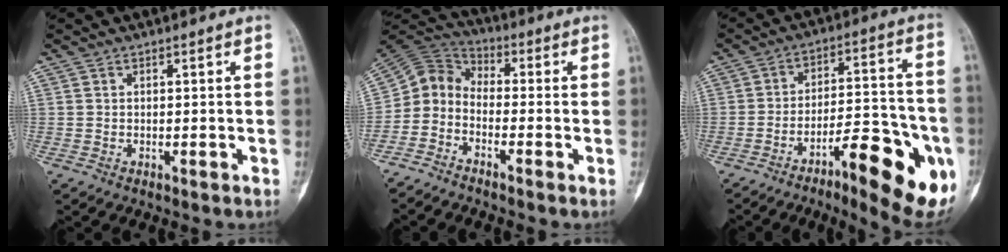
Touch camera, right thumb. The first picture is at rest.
{"total": 7.0, "force": [-3.1, 5.0, 3.7], "torque": [-0.066, 0.054, -0.084]}
{"total": 22.9, "force": [-9.9, 6.6, 19.5], "torque": [-0.241, 0.051, -0.139]}